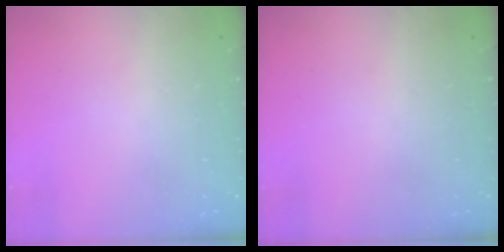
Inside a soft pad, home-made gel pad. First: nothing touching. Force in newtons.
{"total": 0.0}